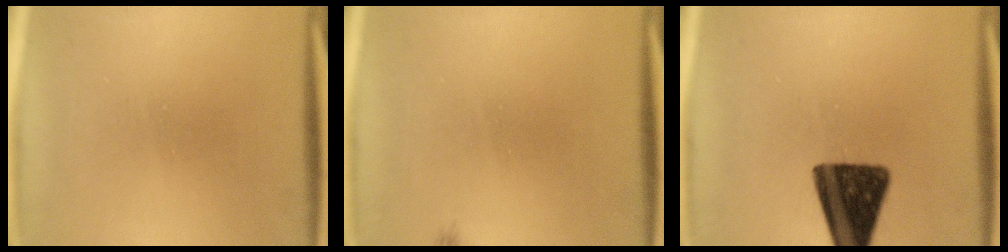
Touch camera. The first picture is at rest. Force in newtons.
{"total": 0.6}
{"total": 14.3}